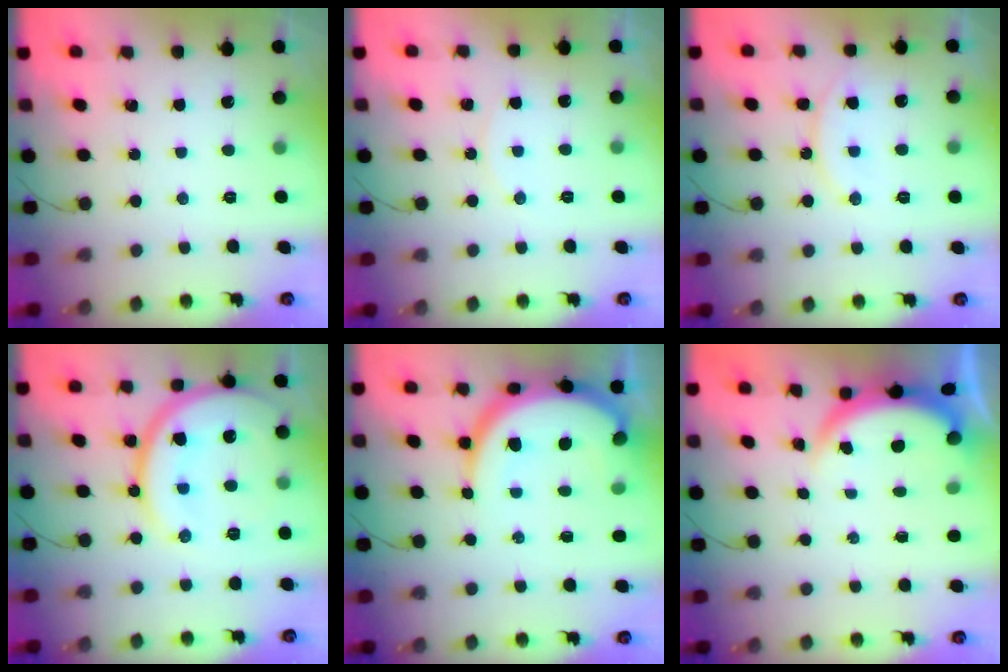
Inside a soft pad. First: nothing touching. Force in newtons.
{"total": 3.6, "press": 3.6, "slide": 0.4}
{"total": 10.7, "press": 10.6, "slide": 0.9}
{"total": 20.0, "press": 19.9, "slide": 1.9}
{"total": 13.0, "press": 12.9, "slide": 1.5}
{"total": 3.9, "press": 3.9, "slide": 0.2}